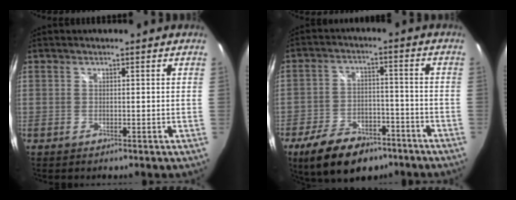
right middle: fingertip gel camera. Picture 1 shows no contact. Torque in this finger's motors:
{"motor_torque": [1.10, -1.03, 0.20, 0.14]}